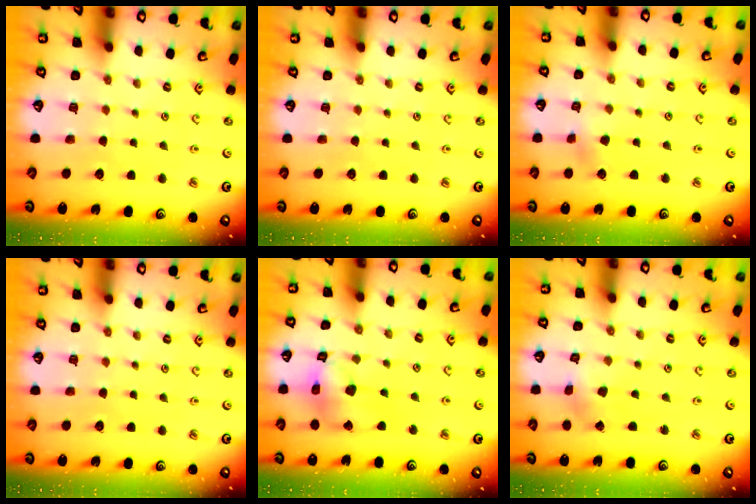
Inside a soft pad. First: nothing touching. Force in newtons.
{"total": 0.0}
{"total": 3.8, "press": 3.8, "slide": 0.7}
{"total": 0.0}
{"total": 13.4, "press": 13.3, "slide": 1.9}
{"total": 2.1, "press": 2.1, "slide": 0.1}